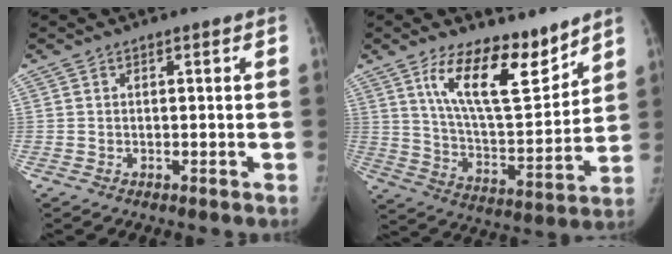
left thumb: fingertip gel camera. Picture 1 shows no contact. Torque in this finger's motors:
{"motor_torque": [0.78, 0.10, 1.45, -1.32, 0.42]}